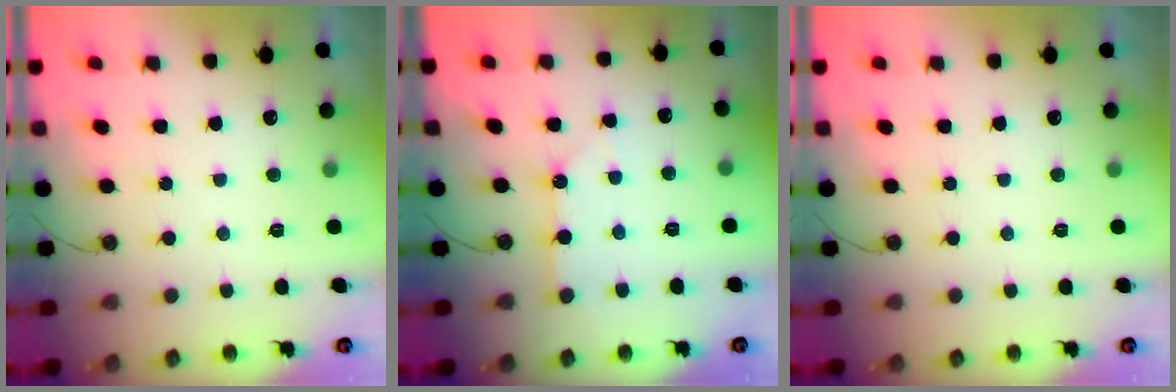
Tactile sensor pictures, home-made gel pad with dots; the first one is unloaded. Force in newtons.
{"total": 2.6, "press": 2.6, "slide": 0.3}
{"total": 0.0}